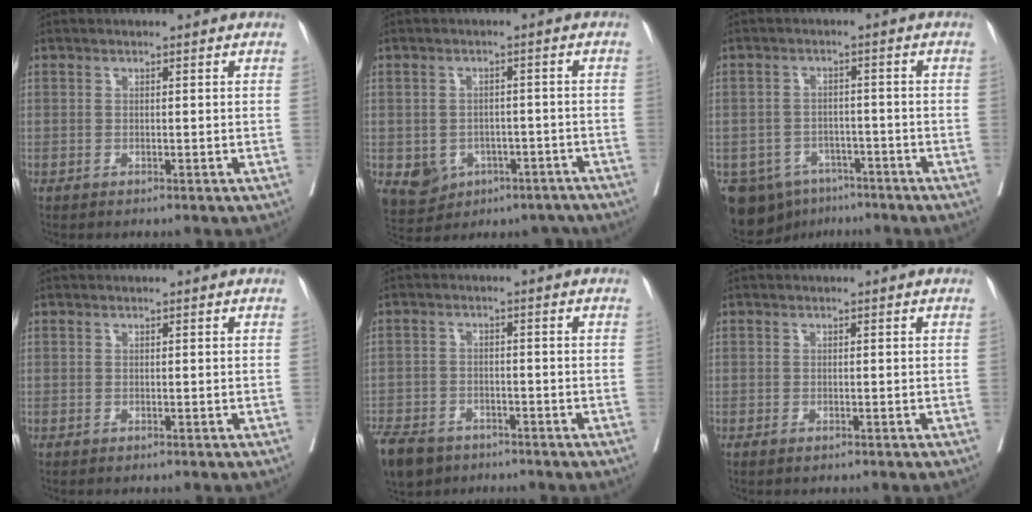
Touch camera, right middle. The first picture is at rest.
{"total": 9.6, "force": [-4.9, 7.6, 3.4], "torque": [-0.059, 0.018, -0.057]}
{"total": 9.5, "force": [-6.2, 6.5, 2.8], "torque": [-0.053, 0.006, -0.086]}
{"total": 0.0}
{"total": 9.3, "force": [-6.9, 5.3, 3.5], "torque": [-0.079, -0.010, -0.115]}
{"total": 0.6, "force": [-0.4, 0.2, 0.4], "torque": [-0.009, -0.002, -0.004]}